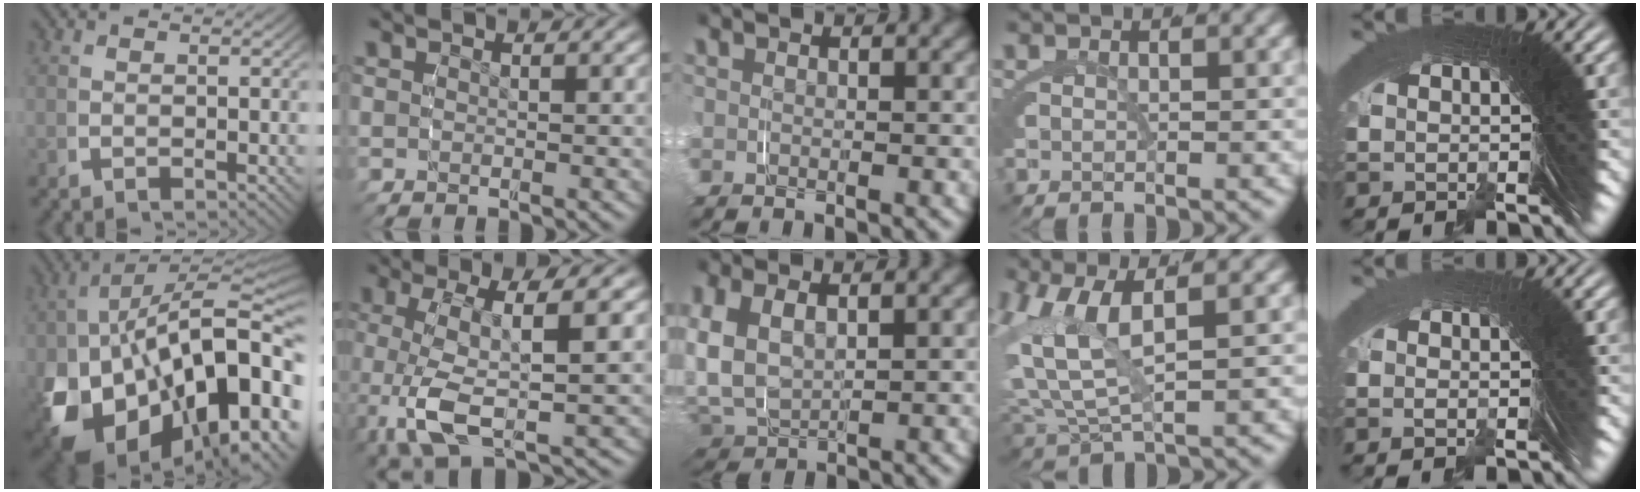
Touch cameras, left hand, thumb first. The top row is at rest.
{"thumb": {"total": 27.7, "force": [-4.9, 17.8, 20.7], "torque": [-0.385, -0.108, -0.019]}, "index": {"total": 7.0, "force": [-1.5, 3.1, 6.1], "torque": [-0.131, -0.026, -0.005]}, "middle": {"total": 9.1, "force": [0.5, 7.7, 4.8], "torque": [-0.163, -0.024, 0.015]}, "ring": {"total": 7.3, "force": [2.0, 4.3, 5.6], "torque": [-0.132, -0.002, 0.039]}, "little": {"total": 1.7, "force": [-0.8, -1.1, -1.0], "torque": [0.020, 0.003, -0.012]}}